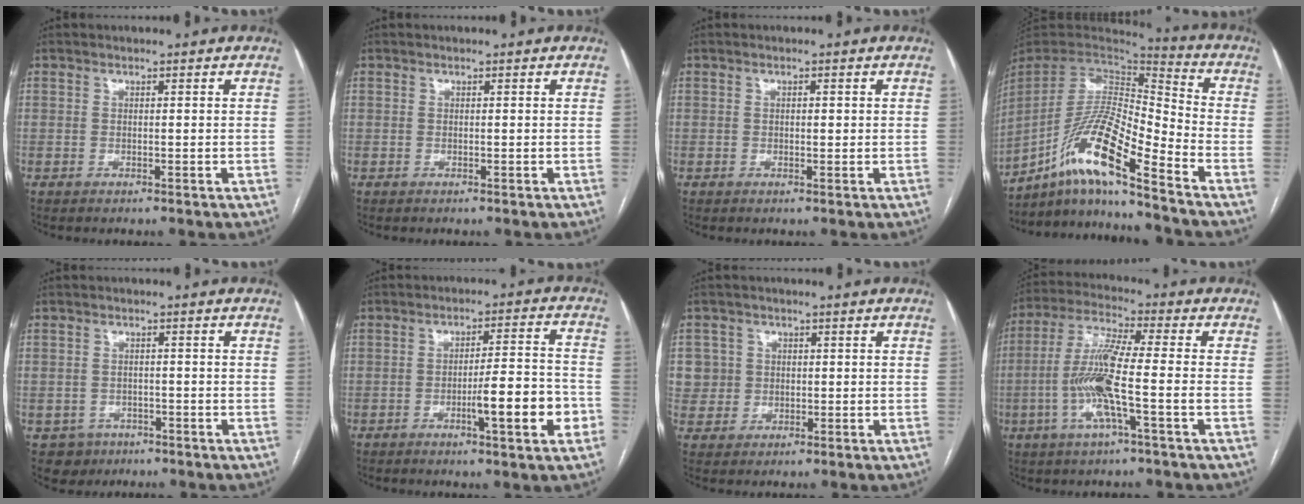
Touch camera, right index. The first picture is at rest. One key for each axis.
{"total": 0.0}
{"total": 0.8, "fx": 0.1, "fy": 0.2, "fz": 0.8, "tx": -0.014, "ty": 0.000, "tz": 0.001}
{"total": 15.8, "fx": -10.4, "fy": 0.5, "fz": 11.9, "tx": -0.235, "ty": 0.007, "tz": -0.191}
{"total": 3.8, "fx": -1.9, "fy": 3.3, "fz": -0.1, "tx": 0.007, "ty": 0.011, "tz": -0.026}
{"total": 9.6, "fx": -3.5, "fy": 1.0, "fz": 8.8, "tx": -0.128, "ty": 0.007, "tz": -0.050}
{"total": 4.8, "fx": 0.9, "fy": 4.8, "fz": -0.1, "tx": 0.018, "ty": 0.012, "tz": 0.020}
{"total": 11.1, "fx": -2.5, "fy": 0.2, "fz": 10.8, "tx": -0.220, "ty": 0.002, "tz": -0.058}